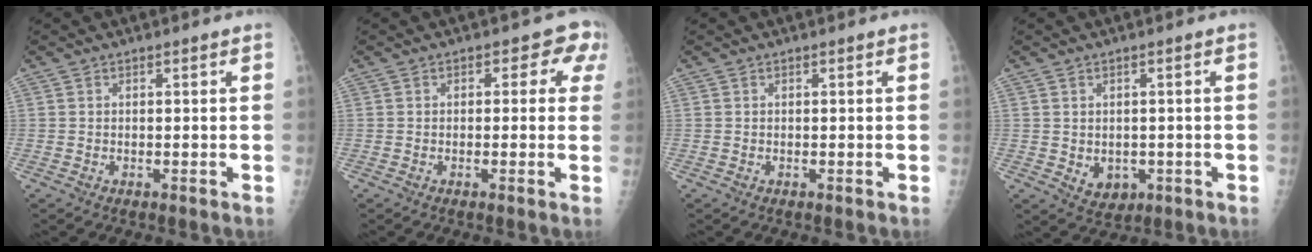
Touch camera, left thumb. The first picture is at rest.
{"total": 5.7, "force": [1.3, 3.7, 4.2], "torque": [0.002, 0.013, -0.001]}
{"total": 0.0}
{"total": 4.5, "force": [-0.7, 3.6, 2.6], "torque": [-0.022, -0.002, 0.004]}